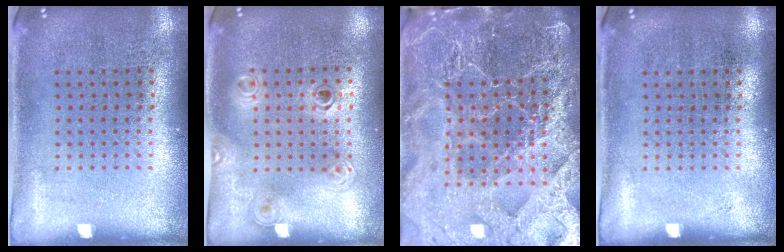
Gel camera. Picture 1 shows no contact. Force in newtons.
{"total": 1.1, "press": 1.0, "slide": 0.4}
{"total": 5.2, "press": 4.7, "slide": 2.2}
{"total": 0.0}